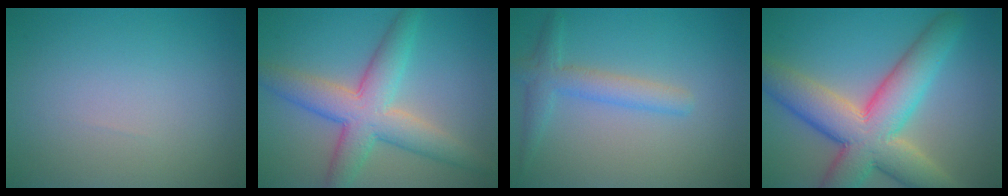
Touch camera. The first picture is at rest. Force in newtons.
{"total": 6.7, "press": 6.7, "slide": 0.2}
{"total": 2.8, "press": 2.8, "slide": 0.1}
{"total": 10.5, "press": 10.4, "slide": 0.8}